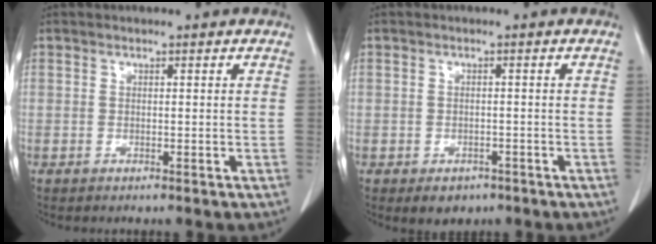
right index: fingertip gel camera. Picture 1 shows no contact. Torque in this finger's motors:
{"motor_torque": [-0.67, -0.57, -0.35, -0.14]}